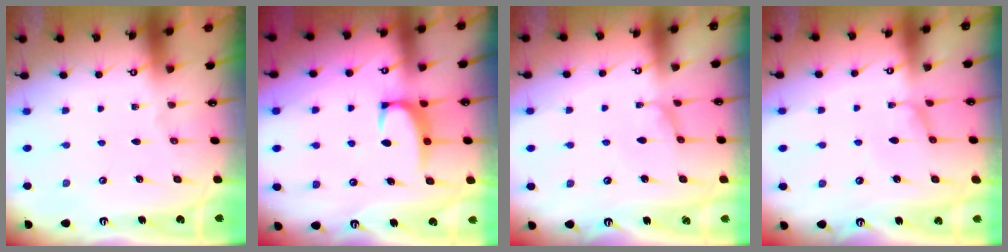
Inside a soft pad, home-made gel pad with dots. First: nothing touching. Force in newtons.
{"total": 2.1, "press": 2.1, "slide": 0.6}
{"total": 0.9, "press": 0.8, "slide": 0.4}
{"total": 0.6, "press": 0.4, "slide": 0.5}